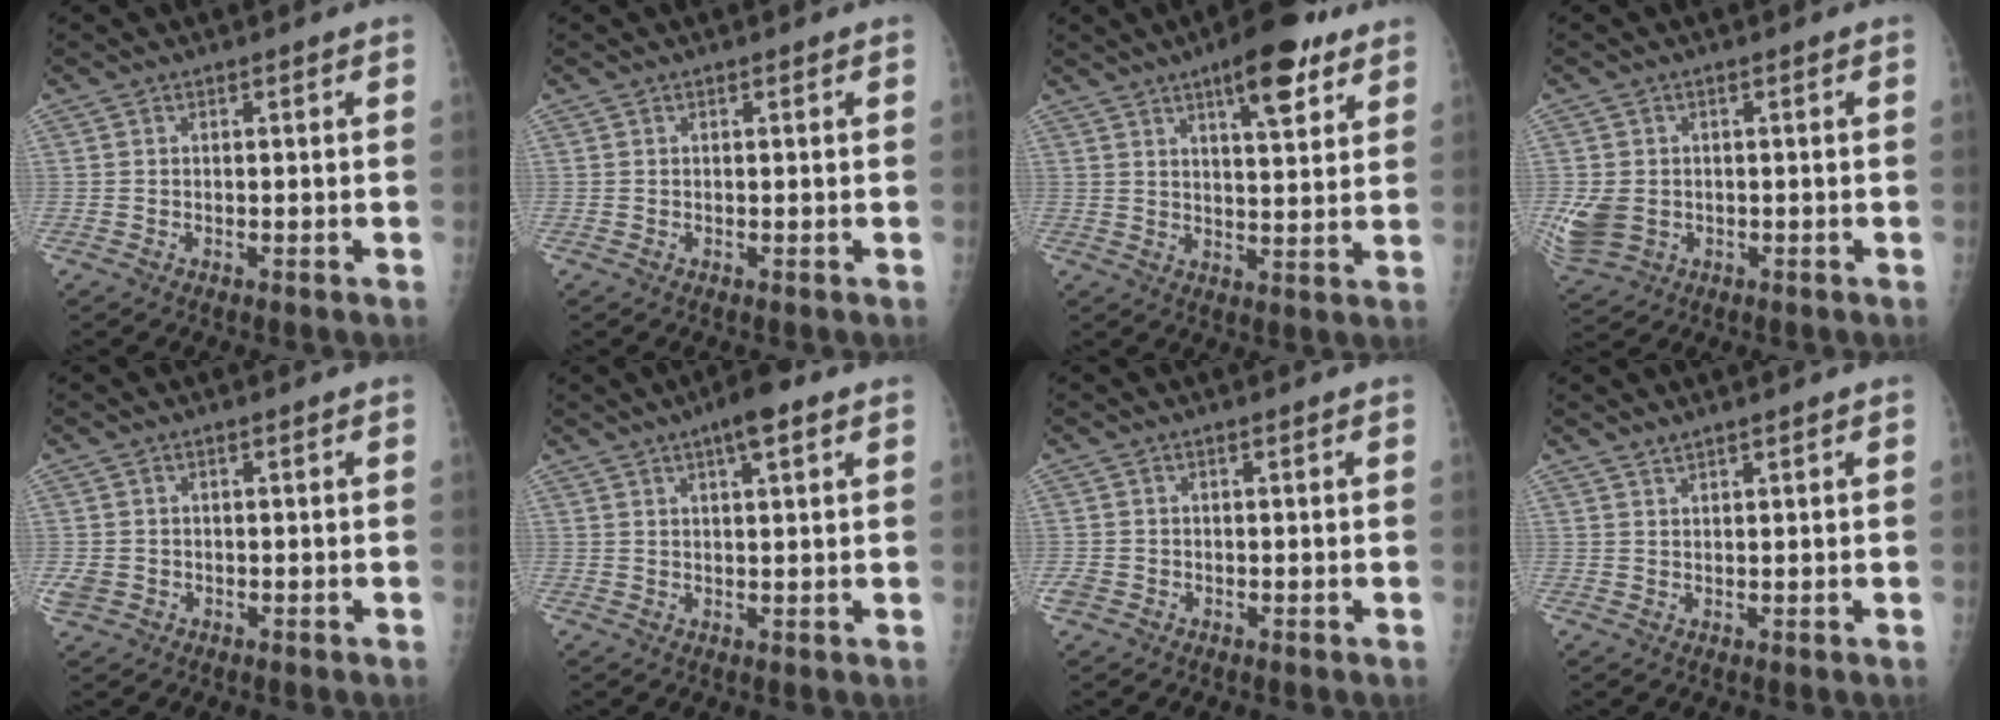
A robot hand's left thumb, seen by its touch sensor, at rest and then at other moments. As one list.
[{"total": 0.0}, {"total": 11.4, "force": [6.7, 3.5, 8.5], "torque": [-0.102, -0.029, 0.093]}, {"total": 7.3, "force": [-0.8, 5.7, 4.4], "torque": [-0.097, -0.006, -0.004]}, {"total": 2.6, "force": [-0.4, 2.2, 1.3], "torque": [-0.030, -0.001, -0.002]}, {"total": 6.0, "force": [3.3, 1.5, 4.7], "torque": [-0.070, -0.002, 0.048]}, {"total": 1.7, "force": [-0.5, 1.4, 0.8], "torque": [-0.015, 0.000, -0.009]}, {"total": 1.5, "force": [1.4, 0.1, 0.7], "torque": [-0.009, -0.004, 0.028]}]